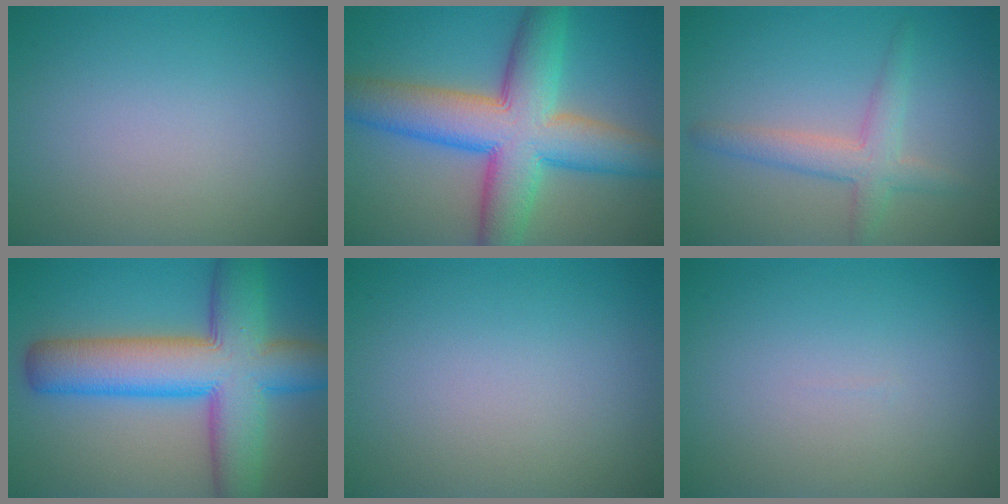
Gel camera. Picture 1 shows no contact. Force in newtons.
{"total": 11.2, "press": 11.2, "slide": 0.5}
{"total": 3.4, "press": 3.3, "slide": 0.3}
{"total": 11.8, "press": 11.8, "slide": 0.4}
{"total": 0.0}
{"total": 0.0}